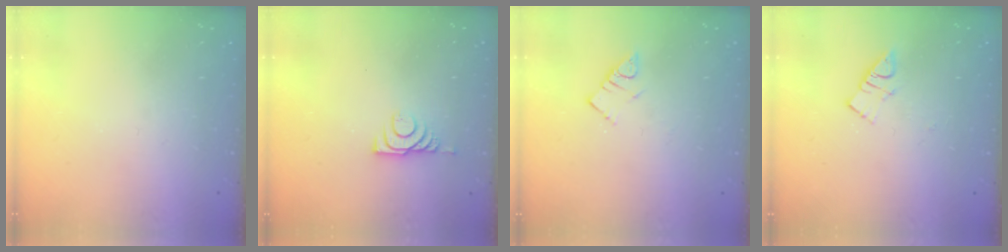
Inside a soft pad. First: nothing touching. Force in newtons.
{"total": 5.8, "press": 5.7, "slide": 0.8}
{"total": 3.6, "press": 3.5, "slide": 0.3}
{"total": 3.9, "press": 3.9, "slide": 0.5}